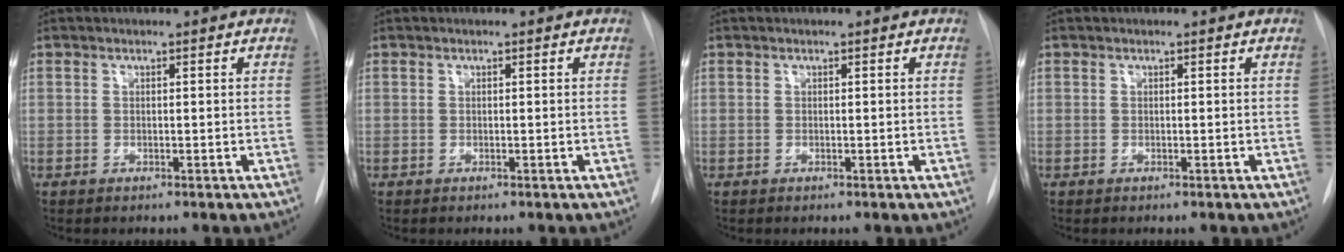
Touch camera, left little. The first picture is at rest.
{"total": 0.0}
{"total": 0.0}
{"total": 0.0}